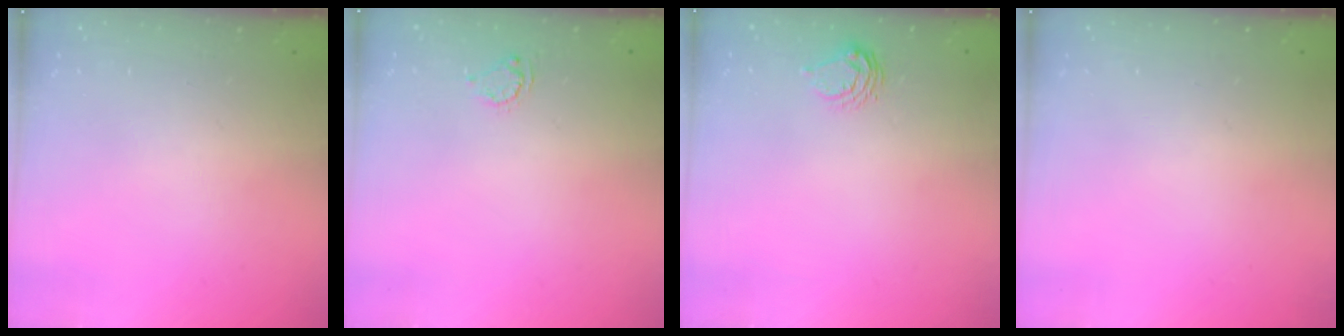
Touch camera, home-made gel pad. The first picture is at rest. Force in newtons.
{"total": 4.1, "press": 4.1, "slide": 0.2}
{"total": 8.2, "press": 8.1, "slide": 0.4}
{"total": 0.0}